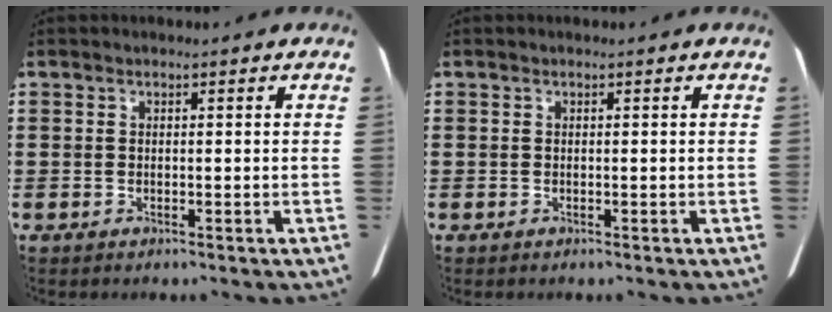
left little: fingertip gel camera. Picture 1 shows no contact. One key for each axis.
{"total": 0.0}